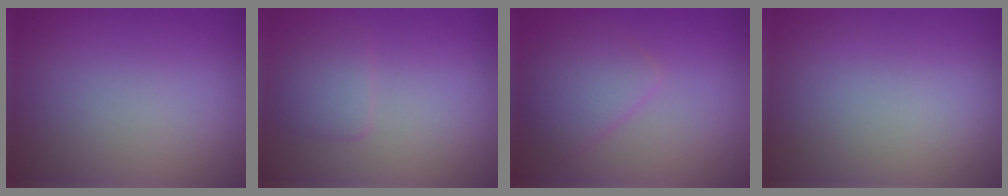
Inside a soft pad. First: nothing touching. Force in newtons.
{"total": 1.6, "press": 1.6, "slide": 0.3}
{"total": 2.9, "press": 2.9, "slide": 0.0}
{"total": 0.0}